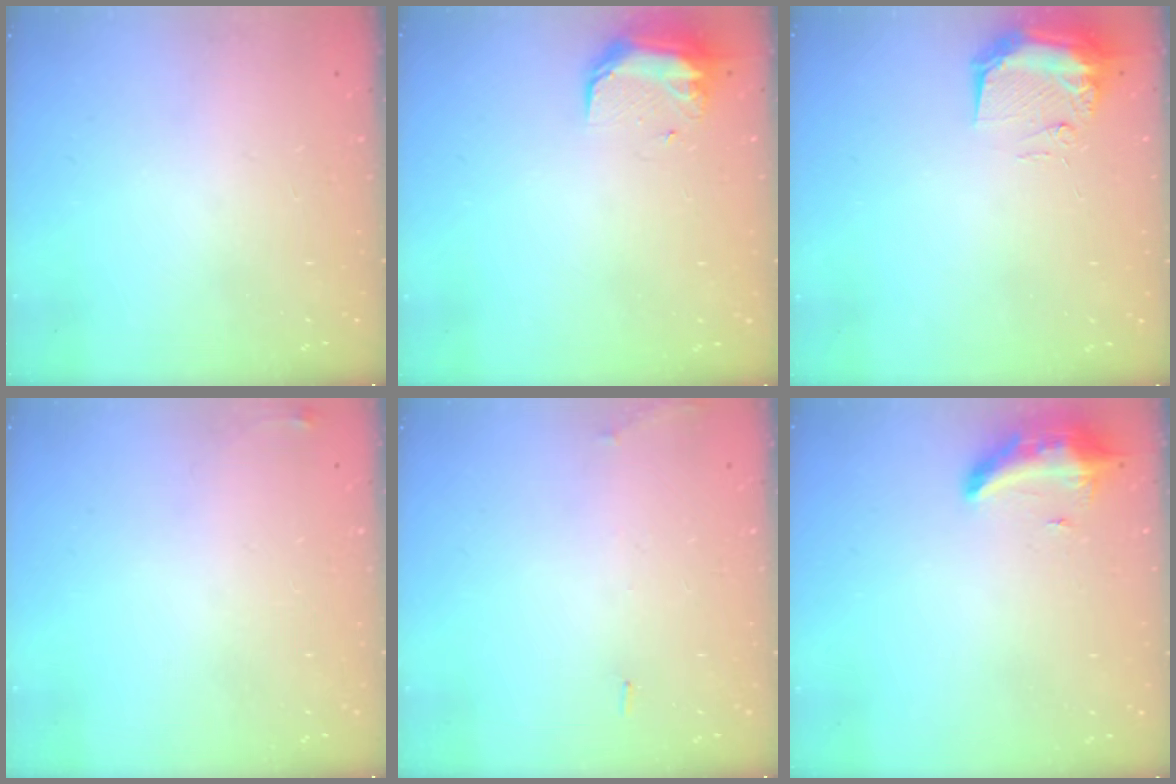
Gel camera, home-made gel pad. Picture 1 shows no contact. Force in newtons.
{"total": 8.9, "press": 8.8, "slide": 1.4}
{"total": 9.4, "press": 9.3, "slide": 0.9}
{"total": 3.4, "press": 3.3, "slide": 0.5}
{"total": 6.0, "press": 5.7, "slide": 1.9}
{"total": 9.5, "press": 9.0, "slide": 3.1}